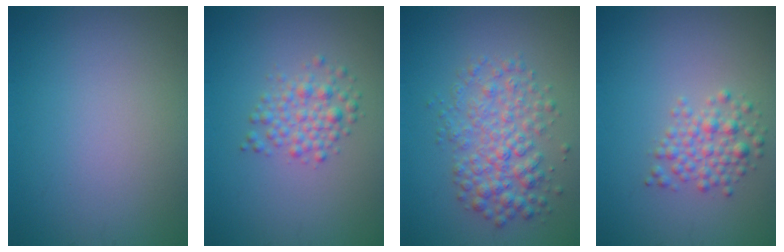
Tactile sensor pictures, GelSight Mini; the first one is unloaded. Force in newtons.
{"total": 2.6, "press": 2.5, "slide": 0.0}
{"total": 4.6, "press": 4.6, "slide": 0.0}
{"total": 2.6, "press": 2.6, "slide": 0.2}